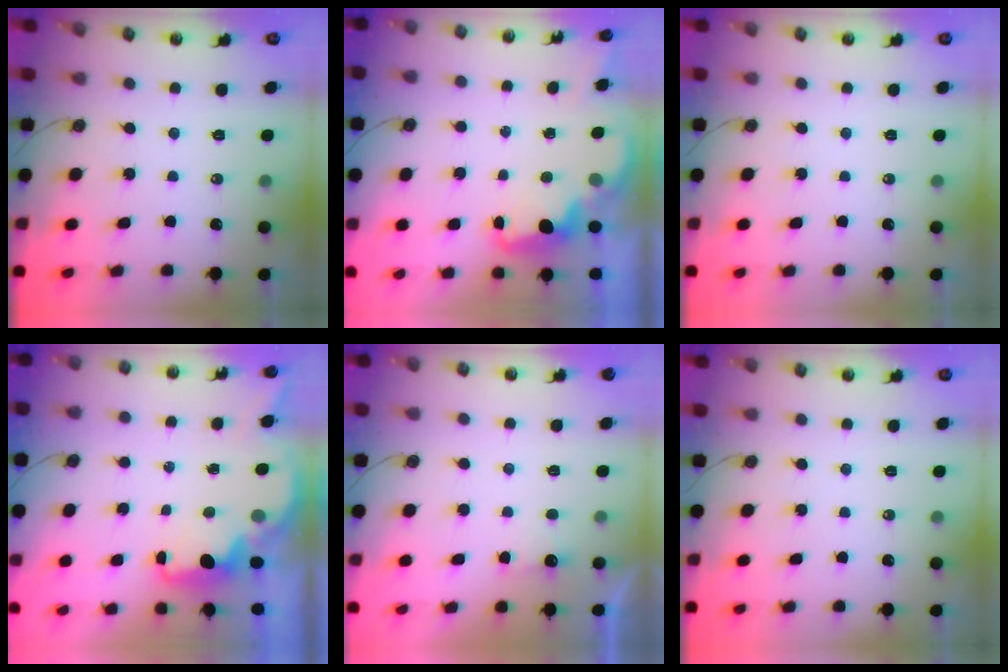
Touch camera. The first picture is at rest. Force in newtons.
{"total": 2.1, "press": 2.0, "slide": 0.6}
{"total": 0.0}
{"total": 2.3, "press": 2.2, "slide": 0.8}
{"total": 1.0, "press": 0.7, "slide": 0.6}
{"total": 0.0}